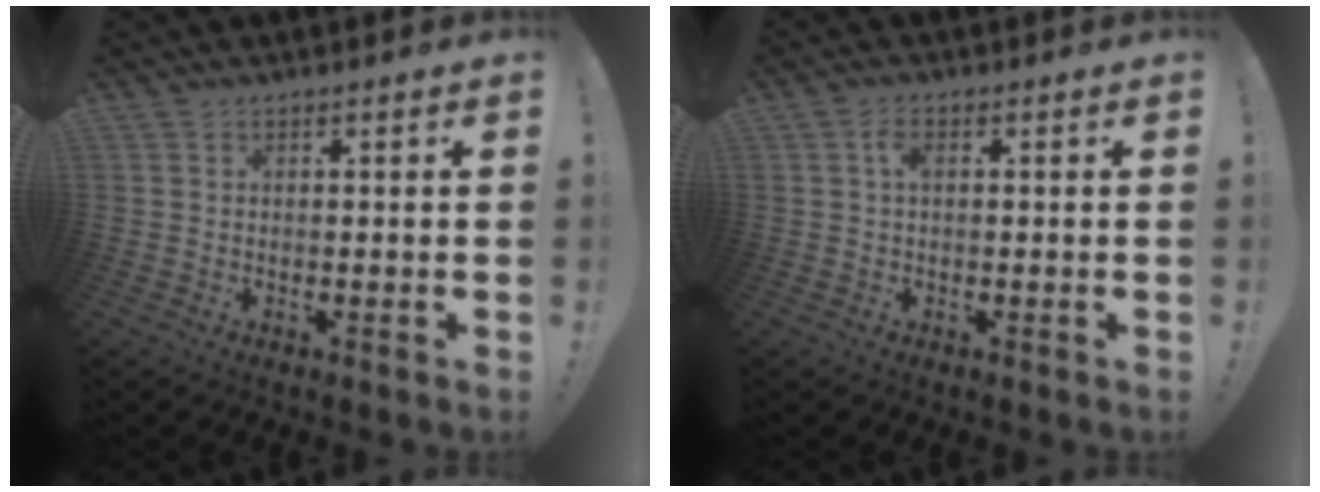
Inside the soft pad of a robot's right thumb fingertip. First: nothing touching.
{"total": 2.6, "force": [0.6, 1.3, 2.2], "torque": [-0.040, 0.006, 0.007]}